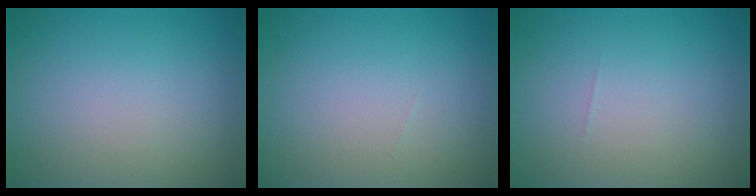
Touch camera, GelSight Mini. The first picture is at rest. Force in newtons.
{"total": 0.0}
{"total": 0.0}